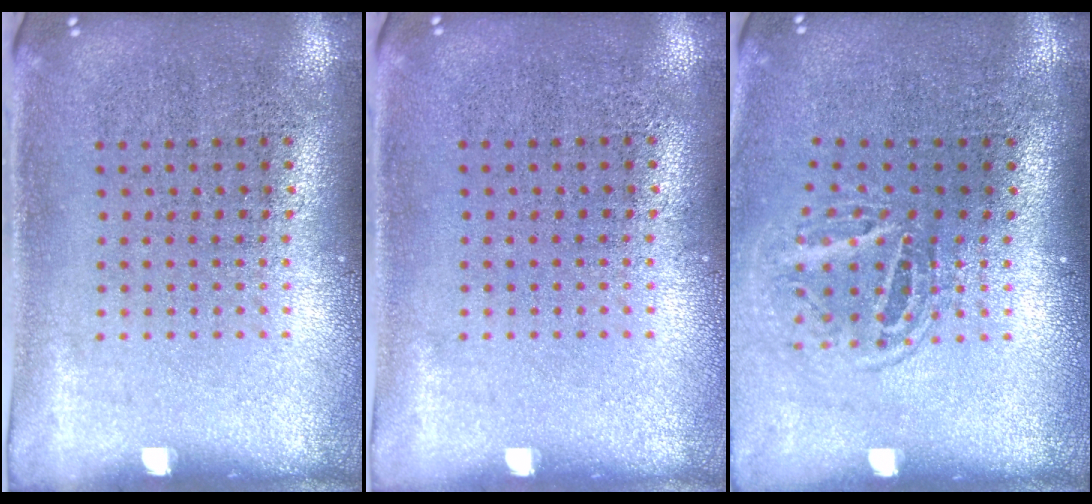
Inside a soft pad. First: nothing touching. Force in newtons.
{"total": 0.0}
{"total": 1.6, "press": 1.0, "slide": 1.2}